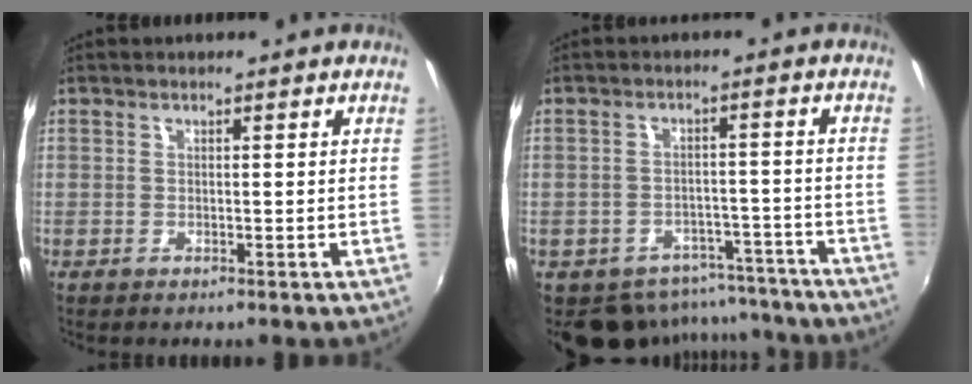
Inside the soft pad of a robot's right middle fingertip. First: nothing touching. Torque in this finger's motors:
{"motor_torque": [0.24, -0.84, 0.04, 0.03]}